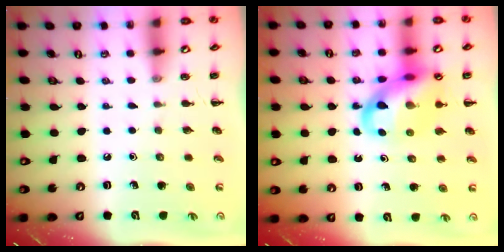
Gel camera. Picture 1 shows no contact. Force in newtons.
{"total": 15.2, "press": 14.8, "slide": 3.0}